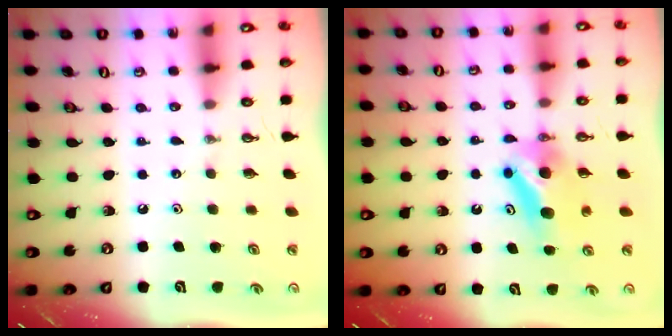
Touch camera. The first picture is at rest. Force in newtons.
{"total": 7.4, "press": 7.1, "slide": 1.9}